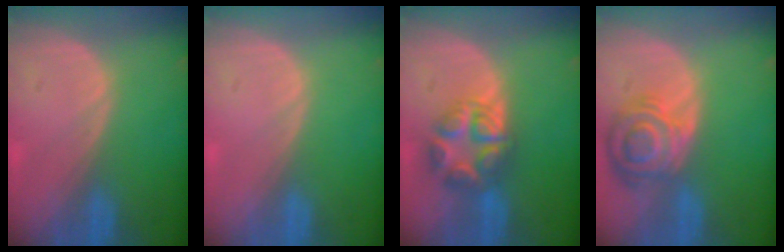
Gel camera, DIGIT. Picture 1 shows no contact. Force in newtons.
{"total": 0.0}
{"total": 6.7, "press": 6.7, "slide": 0.3}
{"total": 8.4, "press": 7.4, "slide": 3.9}